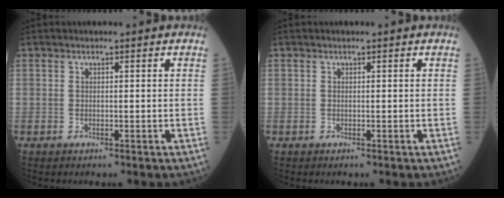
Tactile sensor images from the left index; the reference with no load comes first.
{"total": 0.0}